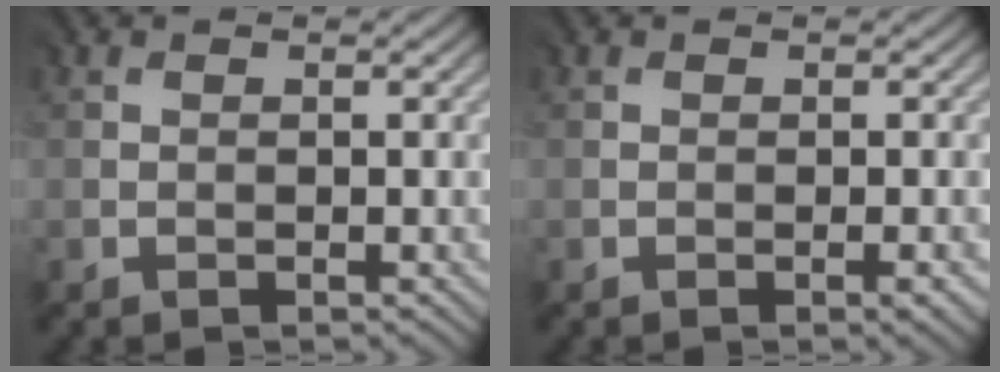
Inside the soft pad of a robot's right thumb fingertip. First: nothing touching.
{"total": 1.6, "force": [-0.7, 0.2, 1.4], "torque": [-0.025, -0.004, -0.009]}